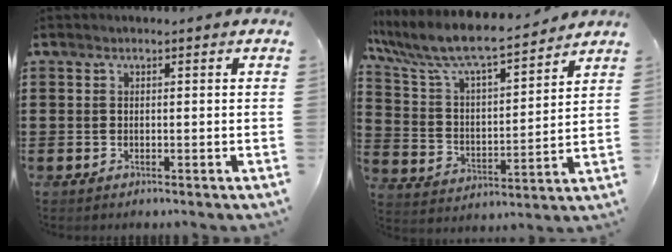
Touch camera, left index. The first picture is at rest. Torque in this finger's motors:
{"motor_torque": [1.08, -1.06, 0.73, 0.21]}